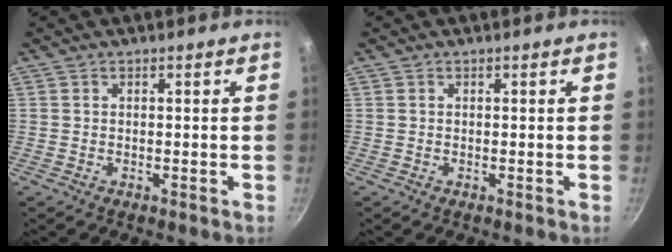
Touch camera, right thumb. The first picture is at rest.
{"total": 0.0}